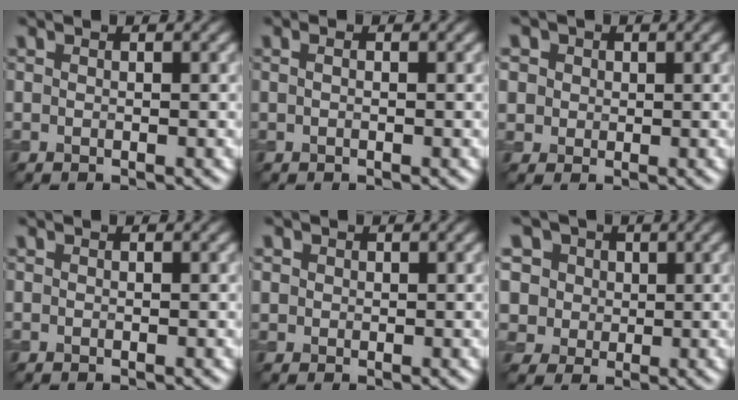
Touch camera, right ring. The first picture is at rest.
{"total": 0.7, "force": [0.1, 0.3, 0.6], "torque": [-0.012, -0.009, -0.003]}
{"total": 4.4, "force": [1.9, 3.6, 1.6], "torque": [-0.035, 0.017, 0.021]}
{"total": 0.0}
{"total": 1.0, "force": [0.3, 0.9, 0.2], "torque": [0.002, -0.002, 0.005]}
{"total": 10.6, "force": [5.3, 8.1, 4.3], "torque": [-0.107, 0.028, 0.070]}